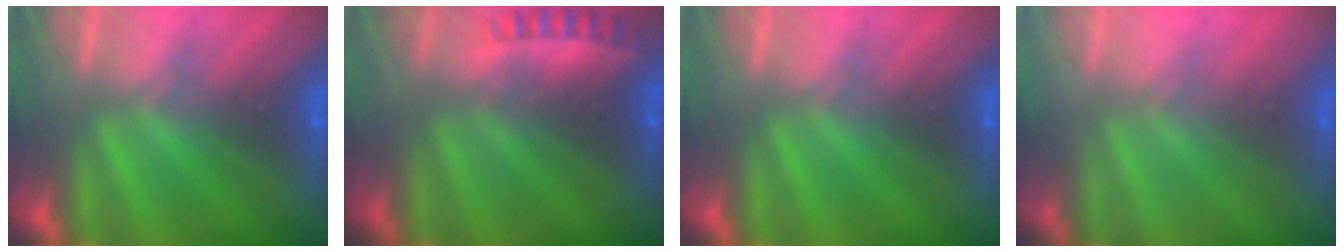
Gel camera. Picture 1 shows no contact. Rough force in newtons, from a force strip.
{"total": 2.5}
{"total": 0.0}
{"total": 2.9}